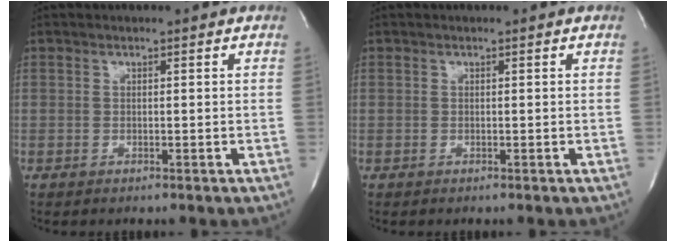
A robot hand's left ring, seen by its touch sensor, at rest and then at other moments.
{"total": 0.0}